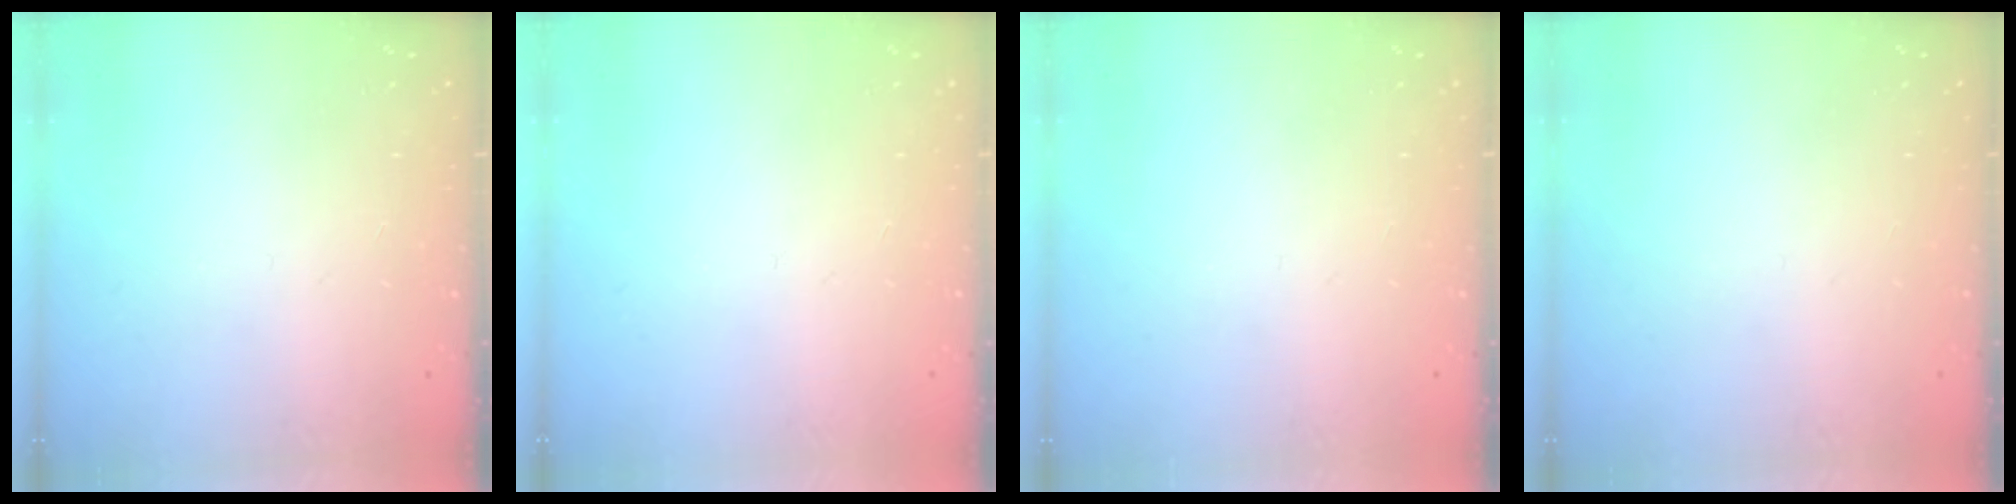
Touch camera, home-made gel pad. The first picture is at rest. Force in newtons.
{"total": 0.0}
{"total": 0.0}
{"total": 0.0}